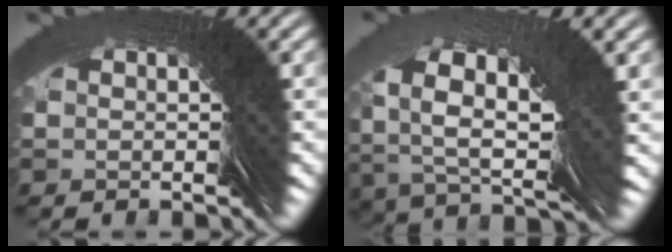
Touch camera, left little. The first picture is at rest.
{"total": 3.2, "force": [1.0, 0.8, 2.9], "torque": [-0.030, 0.018, 0.009]}